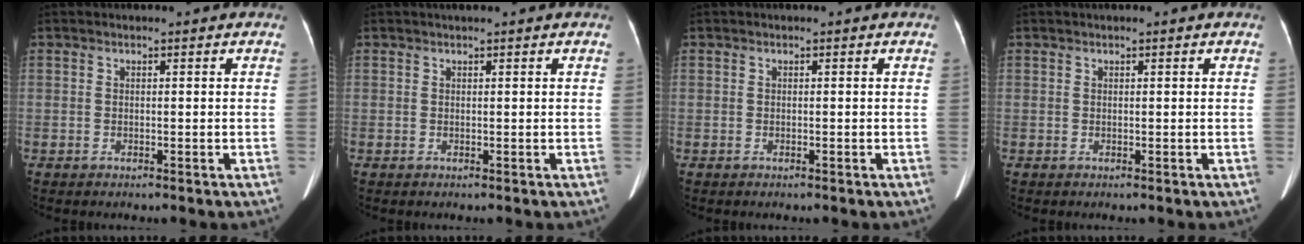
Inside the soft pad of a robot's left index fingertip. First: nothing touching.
{"total": 1.6, "force": [1.3, 0.0, 0.9], "torque": [-0.008, 0.021, 0.021]}
{"total": 0.0}
{"total": 0.8, "force": [0.6, 0.1, 0.5], "torque": [-0.005, 0.015, 0.009]}